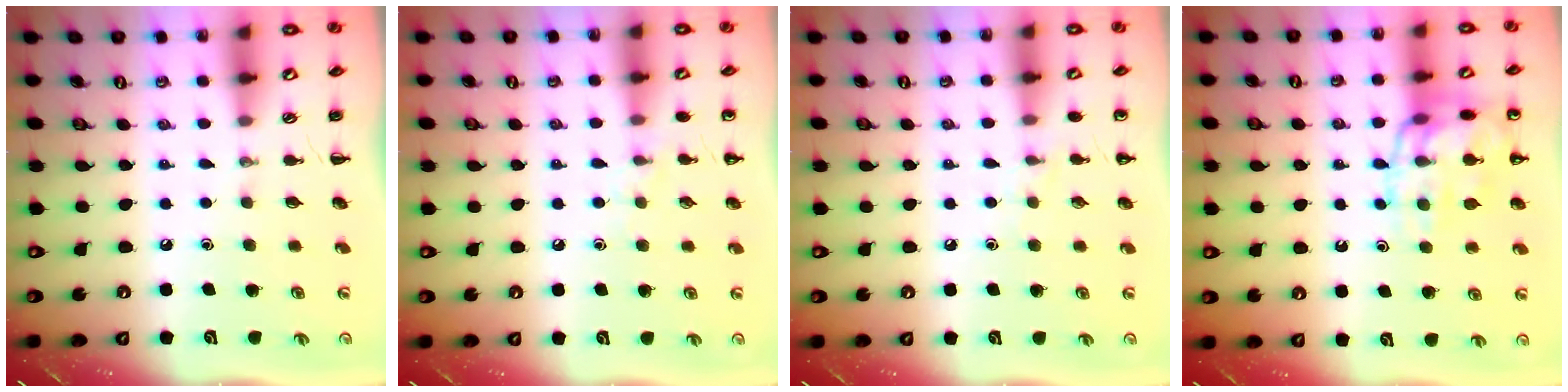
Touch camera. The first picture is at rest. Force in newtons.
{"total": 5.4, "press": 5.1, "slide": 1.9}
{"total": 5.0, "press": 4.7, "slide": 1.8}
{"total": 15.2, "press": 15.1, "slide": 1.6}